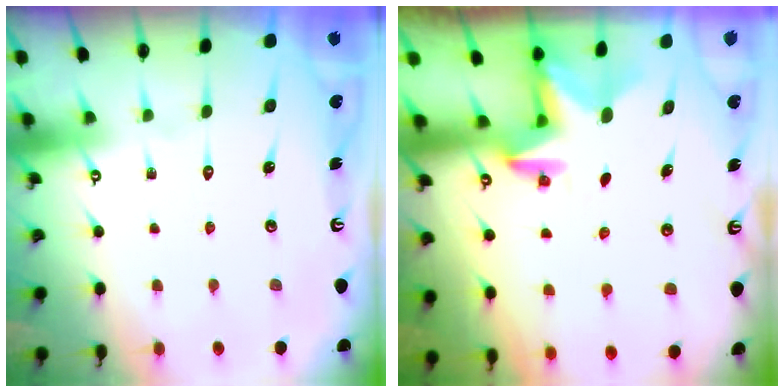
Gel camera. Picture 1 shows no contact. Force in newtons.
{"total": 2.9, "press": 2.9, "slide": 0.2}